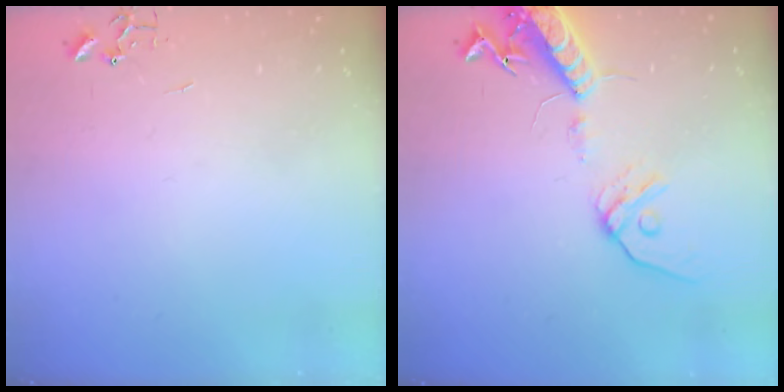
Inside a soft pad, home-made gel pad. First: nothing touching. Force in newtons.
{"total": 15.4, "press": 15.0, "slide": 3.4}